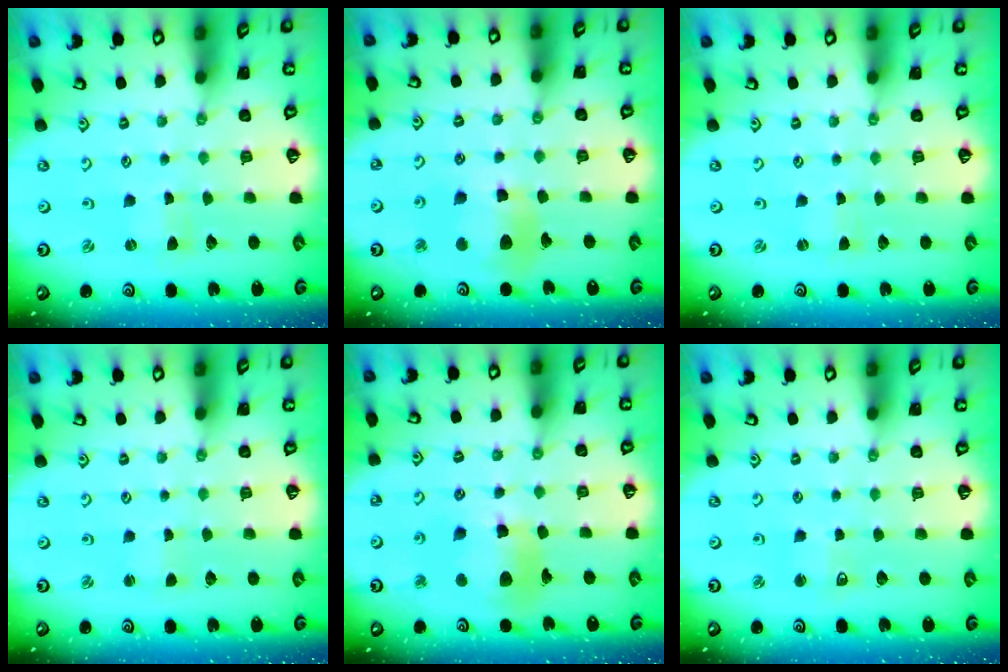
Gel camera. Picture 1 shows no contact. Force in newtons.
{"total": 11.2, "press": 11.1, "slide": 1.5}
{"total": 0.0}
{"total": 0.8, "press": 0.8, "slide": 0.0}
{"total": 13.6, "press": 13.5, "slide": 1.6}
{"total": 4.0, "press": 3.9, "slide": 0.6}